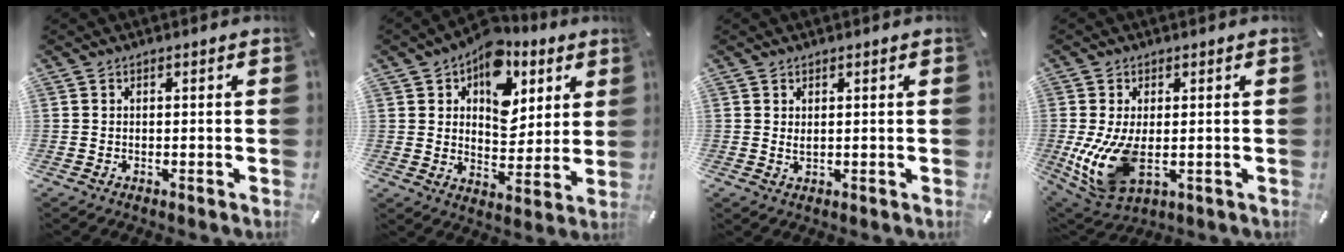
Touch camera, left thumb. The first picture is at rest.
{"total": 14.5, "force": [7.2, 9.6, 8.2], "torque": [-0.113, -0.039, 0.128]}
{"total": 1.3, "force": [0.5, 0.6, 1.0], "torque": [-0.021, 0.001, 0.009]}
{"total": 12.5, "force": [-0.9, 7.2, 10.2], "torque": [-0.225, -0.020, -0.011]}